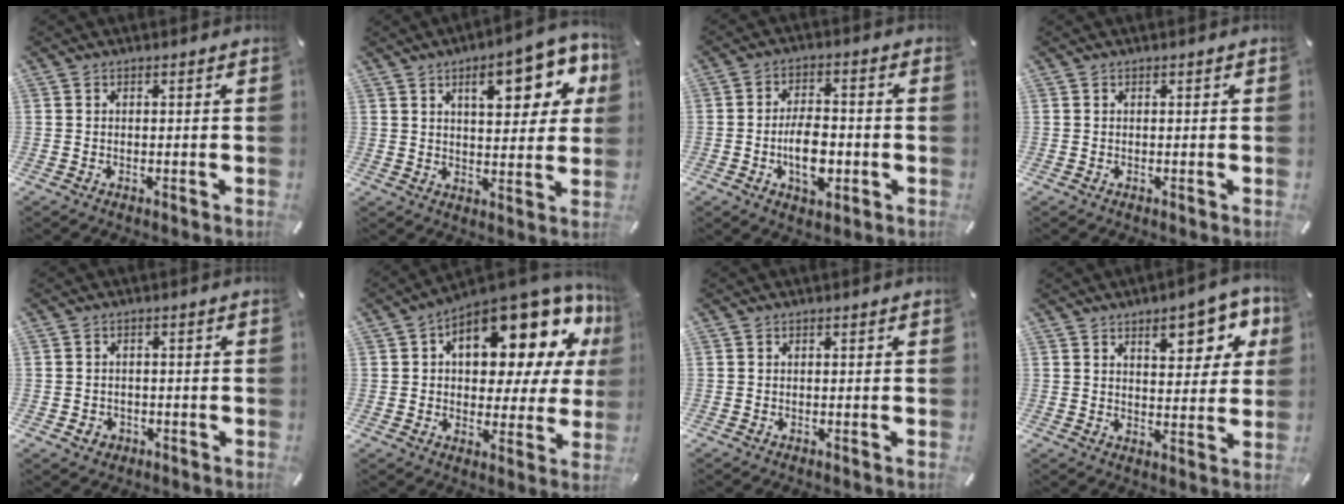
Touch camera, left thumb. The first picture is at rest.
{"total": 15.0, "force": [6.6, 6.4, 11.8], "torque": [-0.153, -0.021, 0.102]}
{"total": 9.5, "force": [-2.5, 5.7, 7.2], "torque": [-0.127, 0.002, -0.044]}
{"total": 0.0}
{"total": 2.4, "force": [-1.0, 2.1, 0.5], "torque": [-0.001, 0.002, -0.023]}
{"total": 17.7, "force": [9.9, 8.3, 12.1], "torque": [-0.164, -0.088, 0.159]}
{"total": 0.0}
{"total": 11.8, "force": [6.2, 5.7, 8.3], "torque": [-0.092, -0.031, 0.099]}